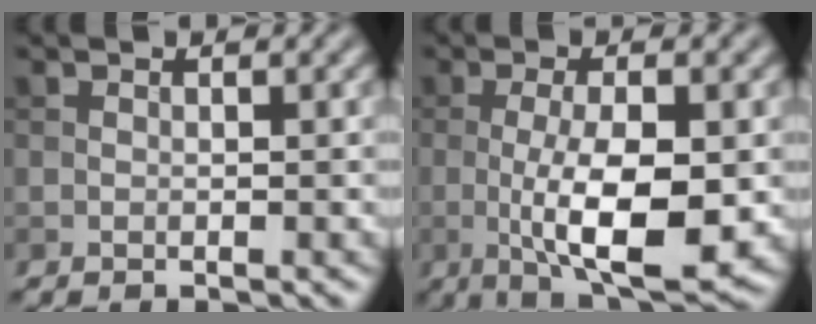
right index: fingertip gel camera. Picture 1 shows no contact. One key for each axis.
{"total": 8.7, "fx": -1.2, "fy": 2.6, "fz": 8.3, "tx": -0.141, "ty": -0.010, "tz": -0.016}